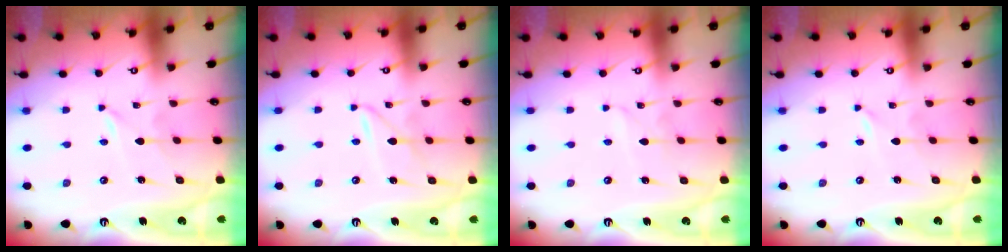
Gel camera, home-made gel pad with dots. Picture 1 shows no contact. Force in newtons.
{"total": 2.9, "press": 2.9, "slide": 0.3}
{"total": 1.2, "press": 1.2, "slide": 0.1}
{"total": 0.0}